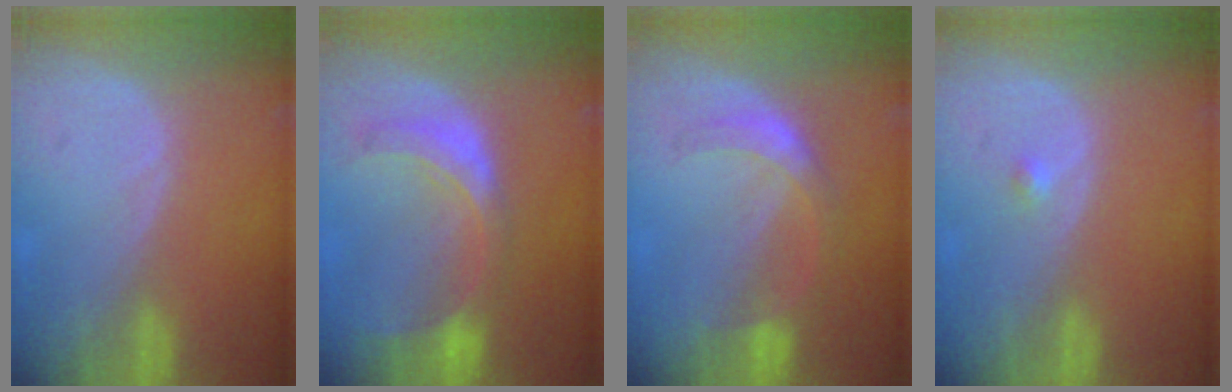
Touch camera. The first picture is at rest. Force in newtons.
{"total": 8.2, "press": 7.3, "slide": 3.8}
{"total": 5.6, "press": 5.1, "slide": 2.4}
{"total": 0.9, "press": 0.7, "slide": 0.6}